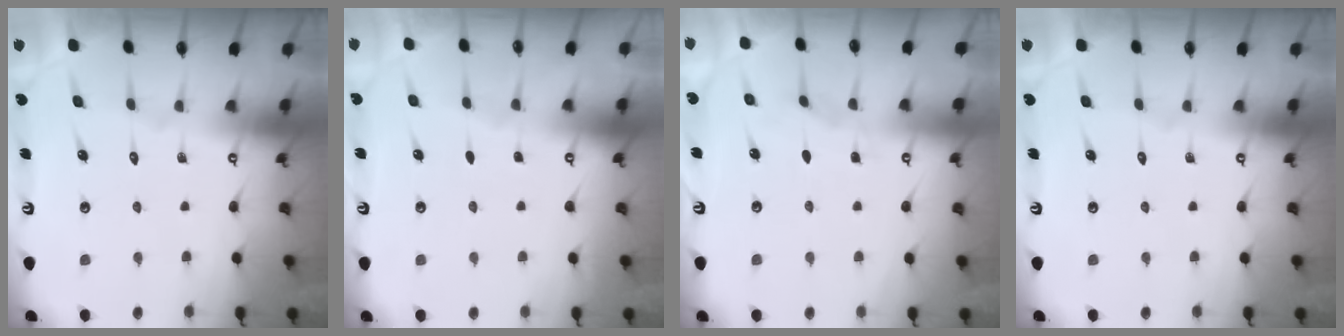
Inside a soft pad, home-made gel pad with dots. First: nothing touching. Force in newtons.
{"total": 2.3, "press": 2.3, "slide": 0.3}
{"total": 2.5, "press": 2.5, "slide": 0.3}
{"total": 0.0}